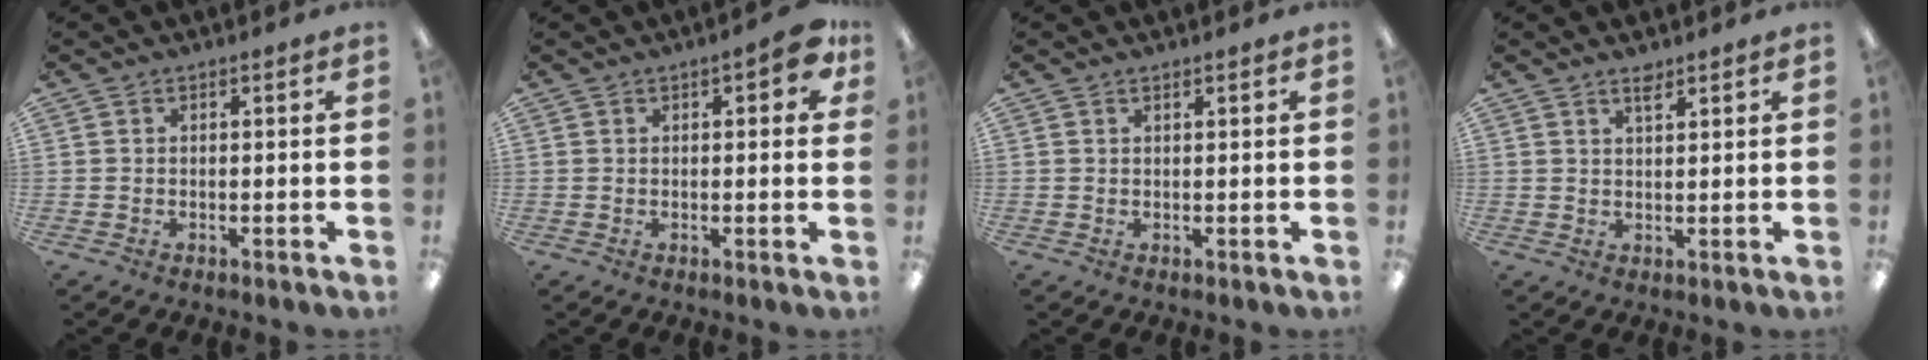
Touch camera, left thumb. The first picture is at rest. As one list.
[{"total": 5.9, "force": [2.2, 2.1, 5.1], "torque": [-0.065, -0.004, 0.032]}, {"total": 1.0, "force": [0.7, 0.1, 0.7], "torque": [-0.015, 0.000, 0.013]}, {"total": 3.0, "force": [2.4, 0.7, 1.7], "torque": [-0.029, -0.002, 0.041]}]